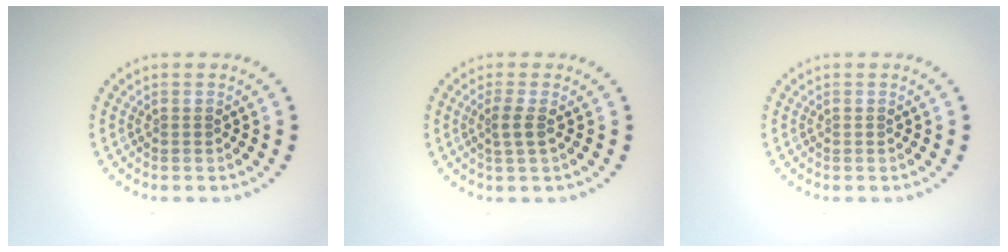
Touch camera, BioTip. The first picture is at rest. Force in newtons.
{"total": 1.6, "press": 1.3, "slide": 0.9}
{"total": 0.0}